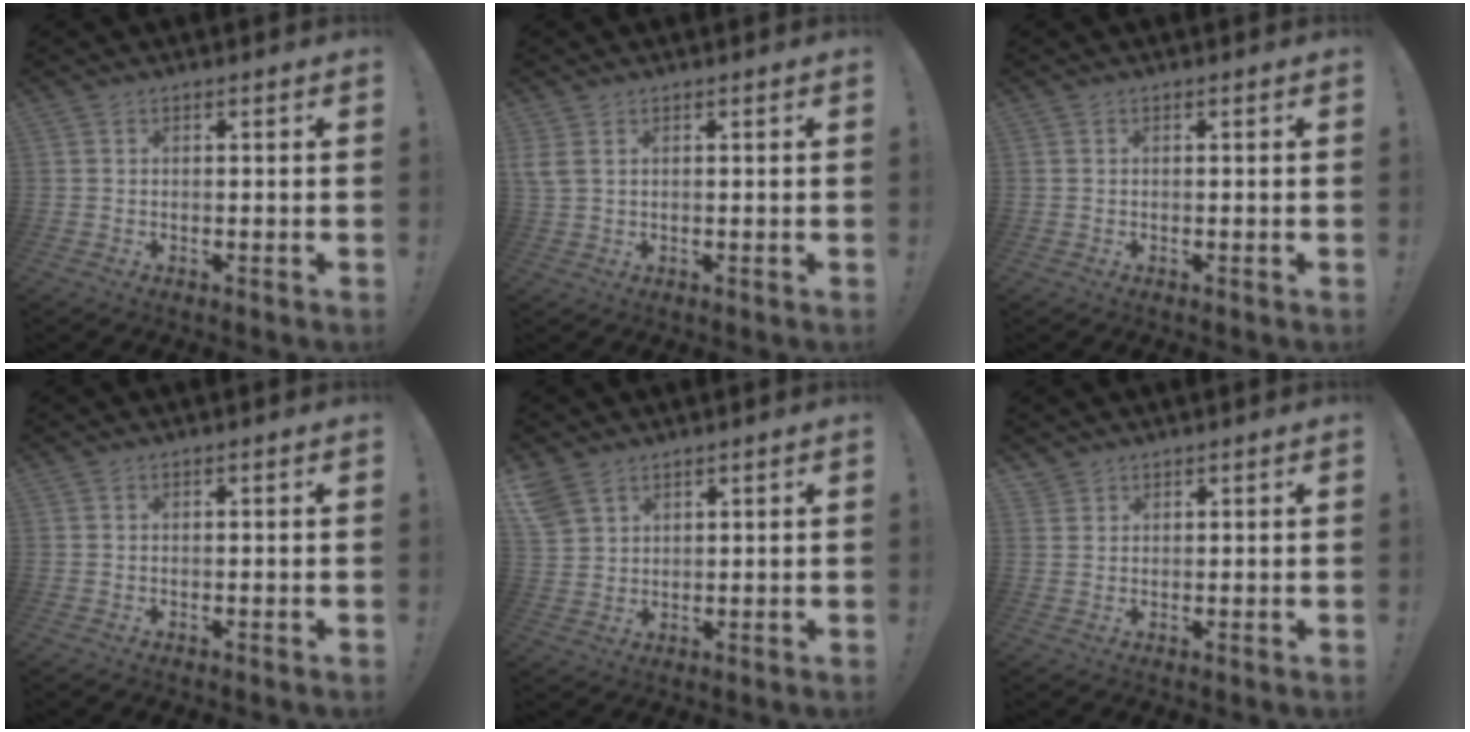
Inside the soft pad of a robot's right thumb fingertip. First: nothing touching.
{"total": 2.9, "force": [1.1, 1.6, 2.2], "torque": [-0.049, 0.001, 0.021]}
{"total": 0.0}
{"total": 0.0}
{"total": 5.6, "force": [4.0, 3.4, 1.9], "torque": [-0.041, -0.014, 0.082]}
{"total": 1.9, "force": [1.7, 0.9, 0.0], "torque": [-0.001, -0.011, 0.032]}